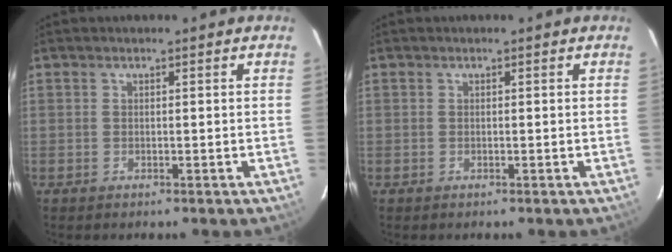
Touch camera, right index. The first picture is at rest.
{"total": 0.0}